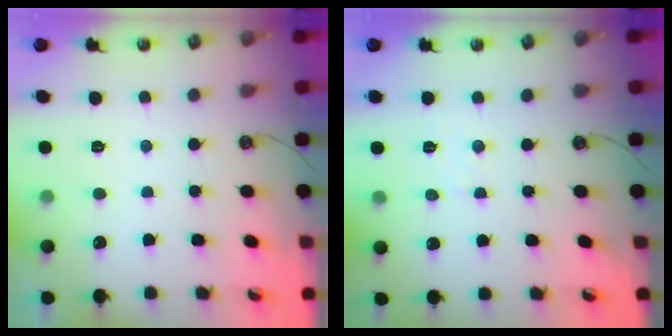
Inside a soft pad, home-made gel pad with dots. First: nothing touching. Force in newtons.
{"total": 3.2, "press": 3.1, "slide": 0.5}